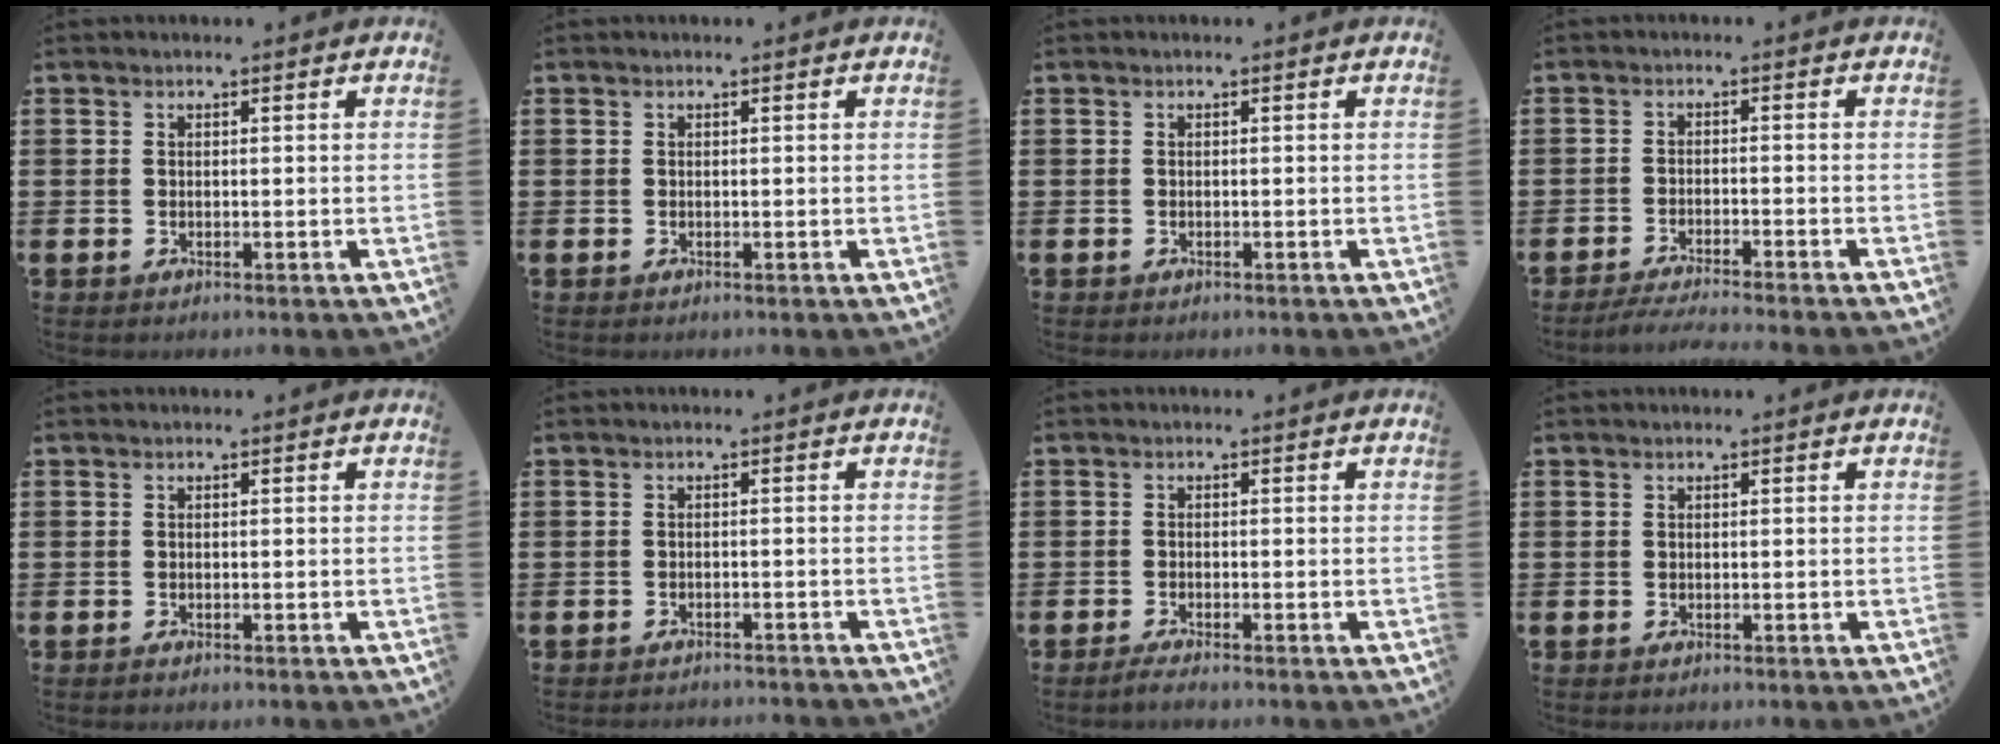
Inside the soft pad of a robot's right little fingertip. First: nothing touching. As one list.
[{"total": 0.0}, {"total": 0.0}, {"total": 2.5, "force": [-2.2, -0.3, 1.1], "torque": [-0.016, 0.000, -0.041]}, {"total": 0.0}, {"total": 1.0, "force": [-1.0, -0.1, -0.1], "torque": [-0.001, 0.003, -0.020]}, {"total": 1.0, "force": [-0.6, 0.0, 0.7], "torque": [-0.012, -0.002, -0.011]}, {"total": 0.0}]